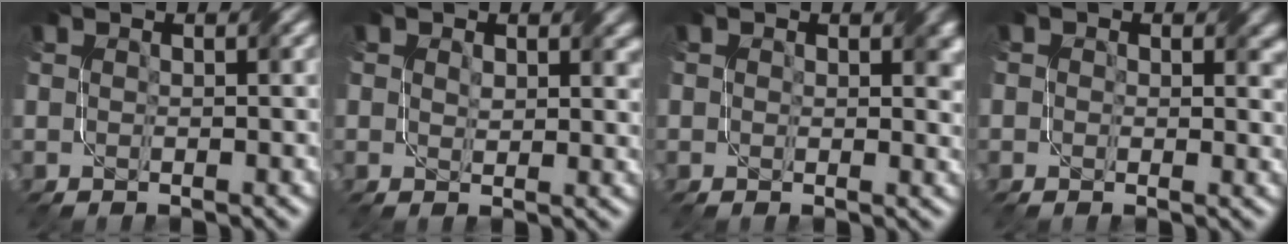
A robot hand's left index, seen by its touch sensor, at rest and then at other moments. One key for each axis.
{"total": 2.7, "fx": 1.1, "fy": 1.8, "fz": 1.6, "tx": -0.028, "ty": -0.004, "tz": 0.020}
{"total": 2.5, "fx": 1.0, "fy": 1.7, "fz": 1.5, "tx": -0.016, "ty": -0.004, "tz": 0.011}
{"total": 2.8, "fx": 1.0, "fy": 2.1, "fz": 1.6, "tx": -0.018, "ty": -0.006, "tz": 0.008}